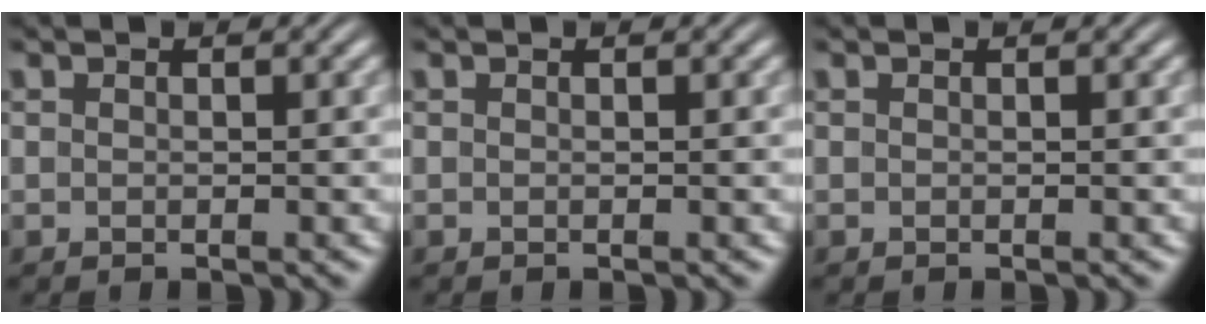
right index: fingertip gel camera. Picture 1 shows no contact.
{"total": 0.0}
{"total": 0.0}